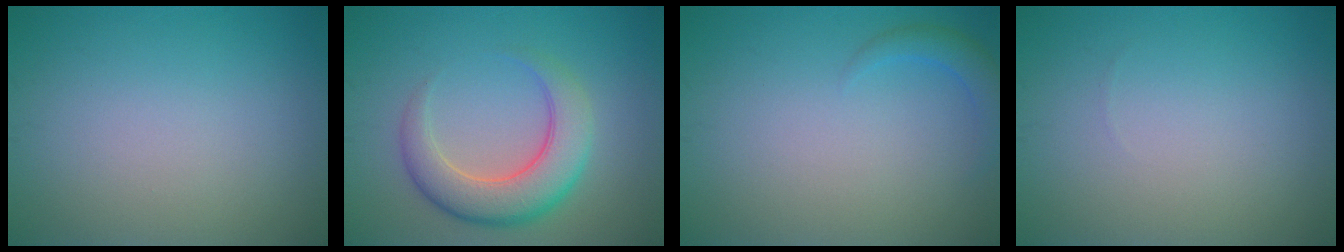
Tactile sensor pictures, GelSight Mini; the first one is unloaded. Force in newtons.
{"total": 5.8, "press": 5.8, "slide": 0.5}
{"total": 1.8, "press": 1.8, "slide": 0.1}
{"total": 0.0}